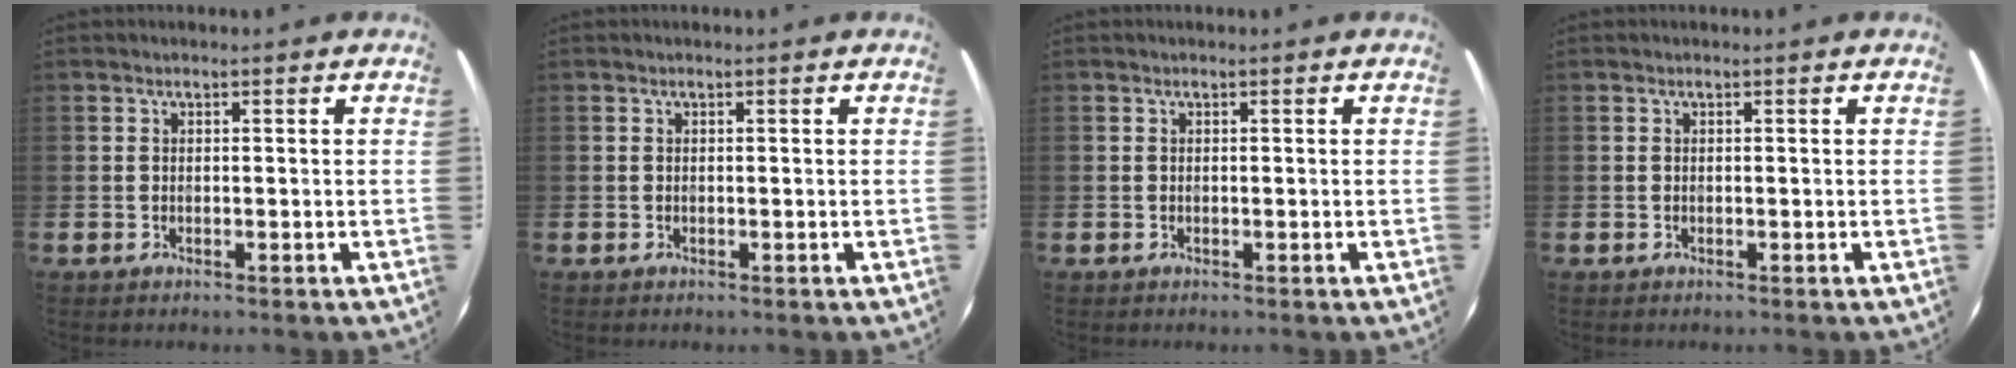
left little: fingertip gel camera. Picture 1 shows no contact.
{"total": 0.0}
{"total": 0.0}
{"total": 0.0}